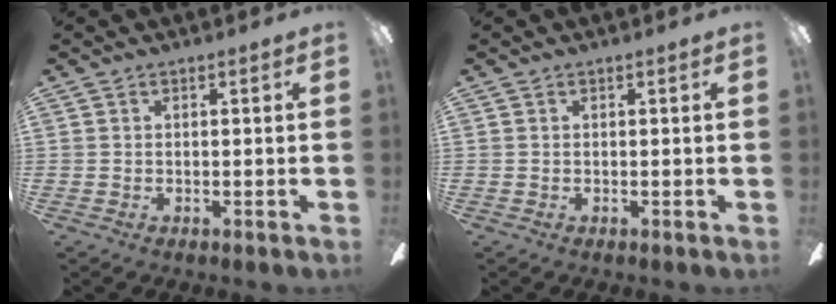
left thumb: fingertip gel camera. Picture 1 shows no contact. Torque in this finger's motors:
{"motor_torque": [-0.03, 0.03, -0.08, 0.08, 0.00]}